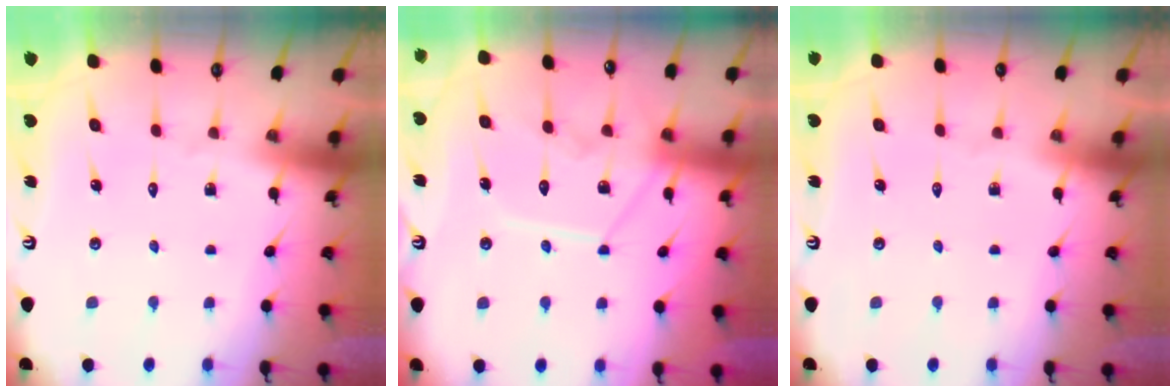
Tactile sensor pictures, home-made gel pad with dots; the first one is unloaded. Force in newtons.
{"total": 11.8, "press": 11.8, "slide": 0.6}
{"total": 0.0}